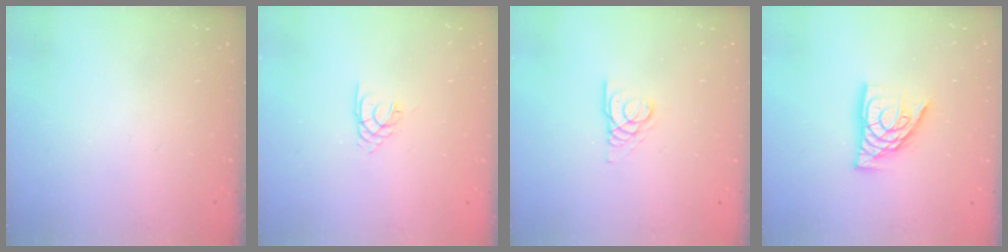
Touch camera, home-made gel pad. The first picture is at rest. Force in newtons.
{"total": 1.7, "press": 1.7, "slide": 0.4}
{"total": 3.4, "press": 3.4, "slide": 0.3}
{"total": 12.1, "press": 12.0, "slide": 1.4}